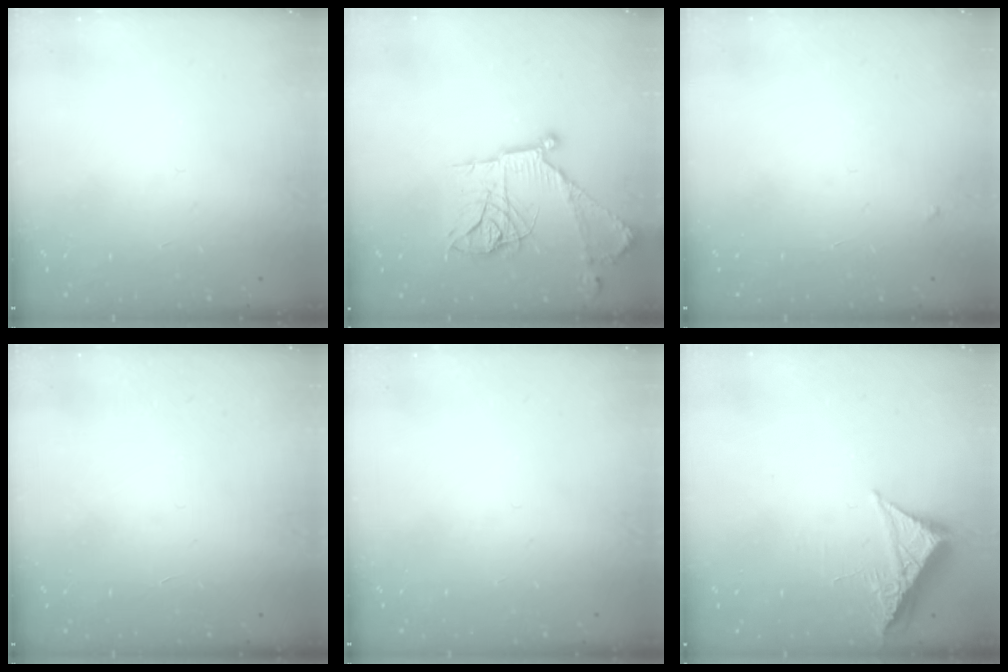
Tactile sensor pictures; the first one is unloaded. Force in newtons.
{"total": 18.7, "press": 18.6, "slide": 1.5}
{"total": 2.5, "press": 2.4, "slide": 0.4}
{"total": 1.6, "press": 1.6, "slide": 0.1}
{"total": 0.0}
{"total": 6.5, "press": 6.5, "slide": 0.7}